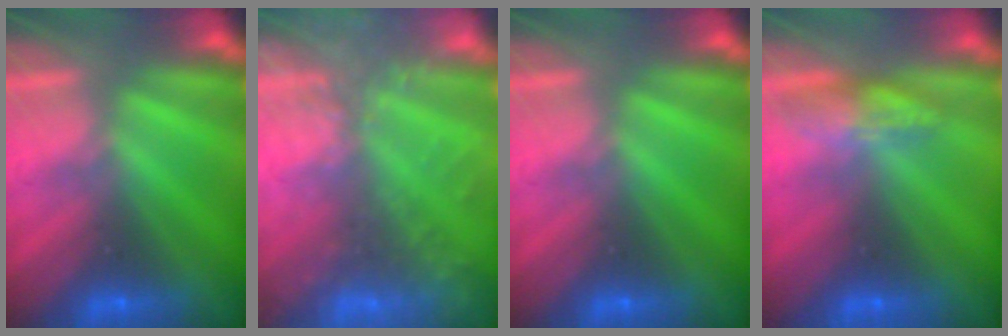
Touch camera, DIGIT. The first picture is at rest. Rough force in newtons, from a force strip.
{"total": 6.1}
{"total": 0.0}
{"total": 2.4}